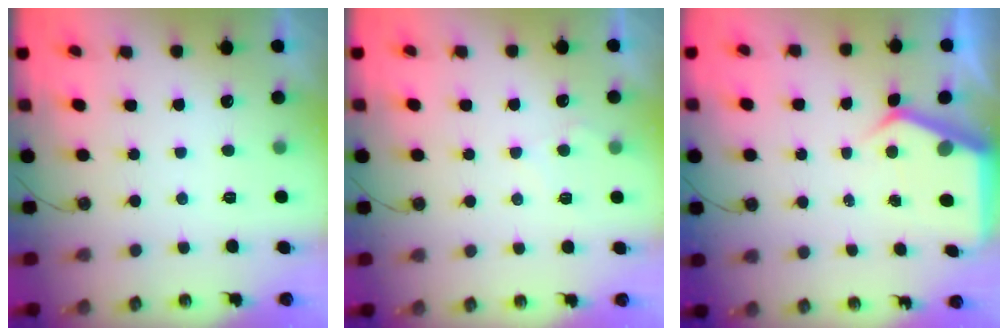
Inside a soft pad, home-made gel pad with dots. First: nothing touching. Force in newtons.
{"total": 5.2, "press": 5.1, "slide": 0.7}
{"total": 5.5, "press": 5.5, "slide": 0.4}